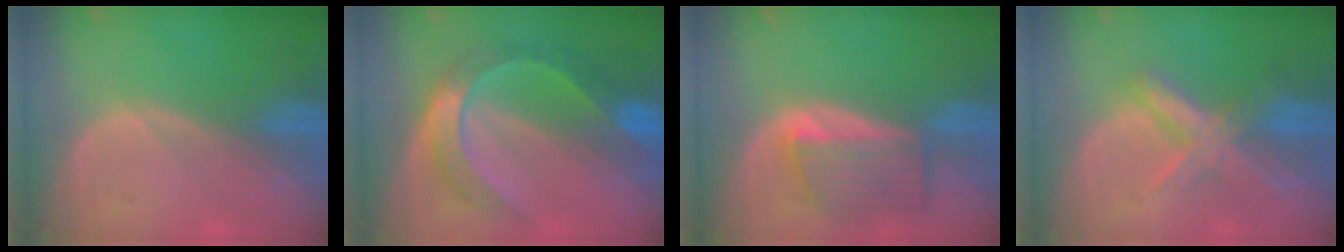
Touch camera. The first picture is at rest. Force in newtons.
{"total": 8.5, "press": 8.5, "slide": 0.7}
{"total": 6.4, "press": 6.3, "slide": 1.3}
{"total": 7.3, "press": 6.2, "slide": 3.8}